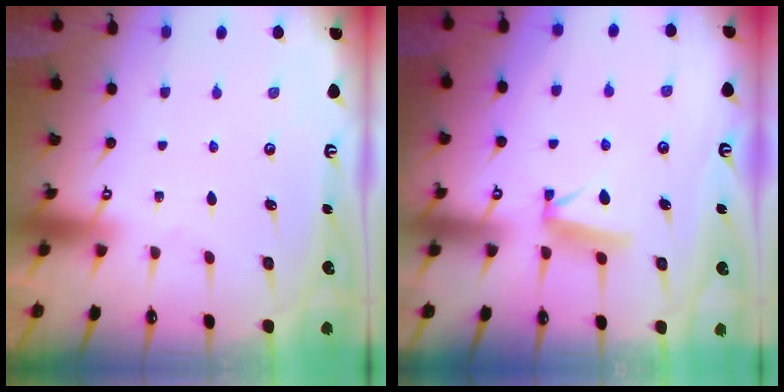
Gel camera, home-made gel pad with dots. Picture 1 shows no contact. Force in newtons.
{"total": 6.9, "press": 6.8, "slide": 1.0}